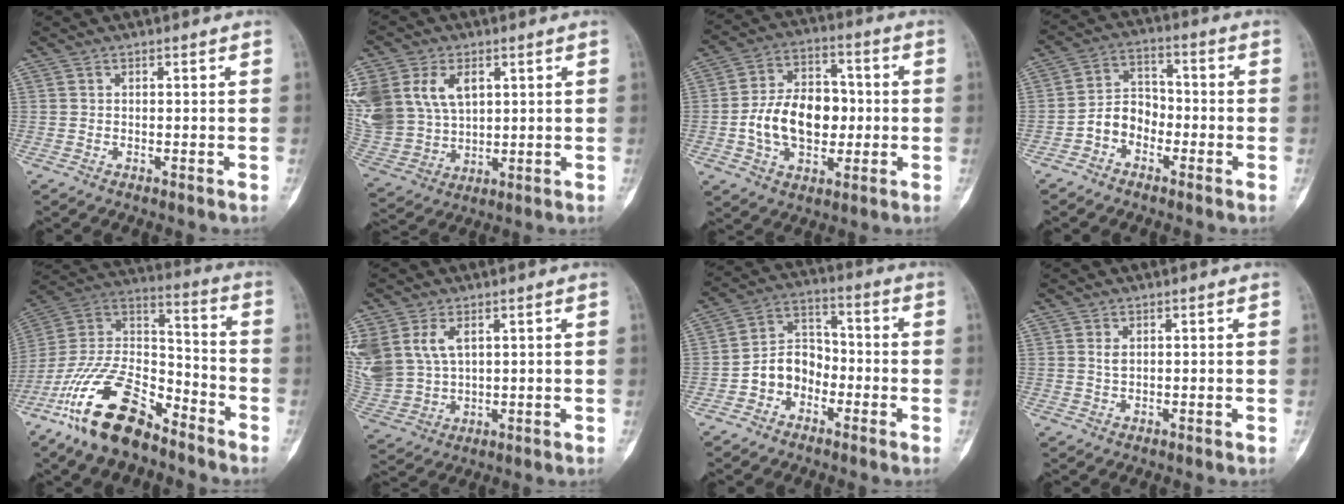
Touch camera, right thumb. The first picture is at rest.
{"total": 21.3, "force": [6.9, 15.4, 12.9], "torque": [-0.312, 0.018, 0.155]}
{"total": 15.3, "force": [-1.3, 10.2, 11.2], "torque": [-0.167, 0.029, -0.020]}
{"total": 6.7, "force": [-2.9, 5.1, 3.3], "torque": [-0.038, 0.037, -0.065]}
{"total": 21.0, "force": [-14.0, 9.1, 12.7], "torque": [-0.240, 0.079, -0.262]}
{"total": 14.3, "force": [4.8, 9.9, 9.1], "torque": [-0.228, 0.001, 0.115]}
{"total": 8.4, "force": [-3.1, 6.6, 4.2], "torque": [-0.047, 0.042, -0.068]}
{"total": 1.3, "force": [0.5, 0.7, 0.9], "torque": [-0.014, 0.000, 0.011]}